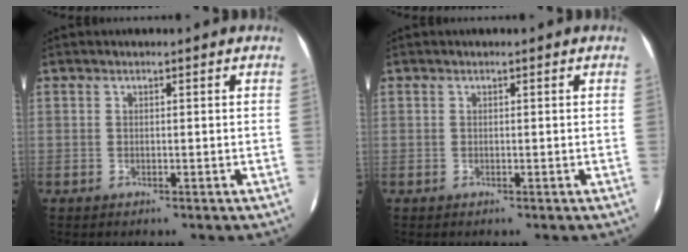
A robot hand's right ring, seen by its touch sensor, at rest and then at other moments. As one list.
[{"total": 0.0}]